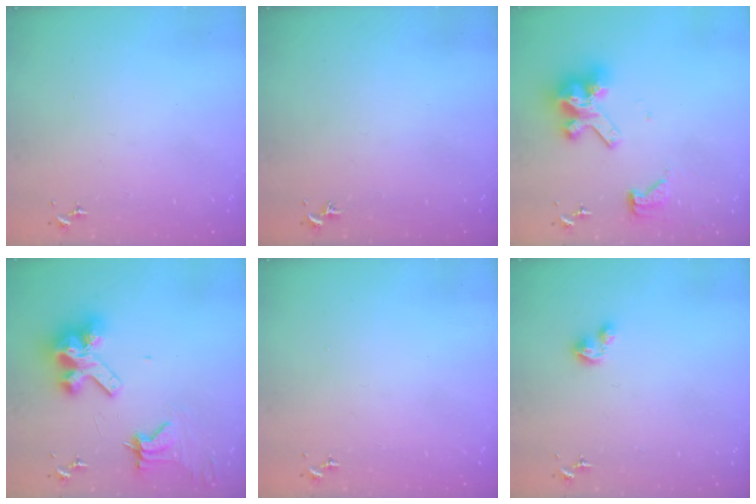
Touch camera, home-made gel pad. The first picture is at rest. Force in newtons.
{"total": 0.0}
{"total": 14.5, "press": 14.4, "slide": 1.8}
{"total": 15.2, "press": 15.0, "slide": 2.0}
{"total": 0.0}
{"total": 4.0, "press": 4.0, "slide": 0.4}